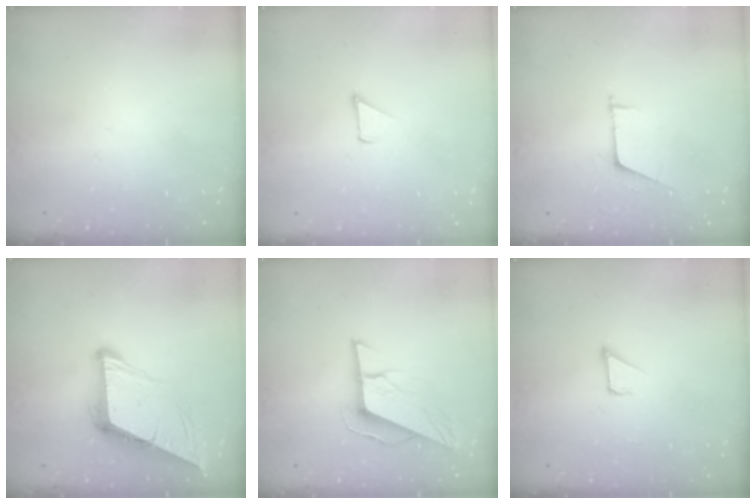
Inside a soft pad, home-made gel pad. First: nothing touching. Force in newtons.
{"total": 1.7, "press": 1.7, "slide": 0.1}
{"total": 5.7, "press": 5.7, "slide": 0.3}
{"total": 9.1, "press": 9.1, "slide": 0.4}
{"total": 9.7, "press": 9.5, "slide": 1.9}
{"total": 2.1, "press": 2.1, "slide": 0.1}